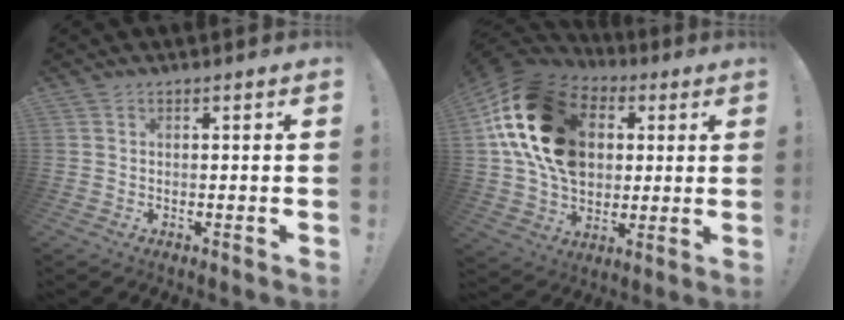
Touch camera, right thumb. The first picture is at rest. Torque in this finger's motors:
{"motor_torque": [2.40, 2.61, 1.29, -0.71, 0.47]}